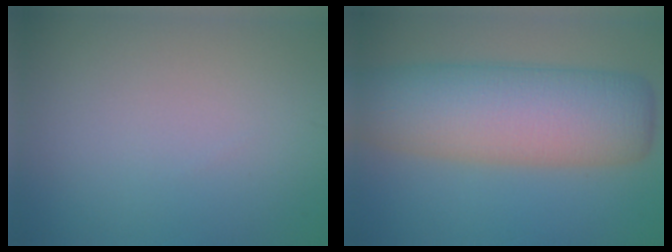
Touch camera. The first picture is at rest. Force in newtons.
{"total": 11.3, "press": 11.3, "slide": 0.3}